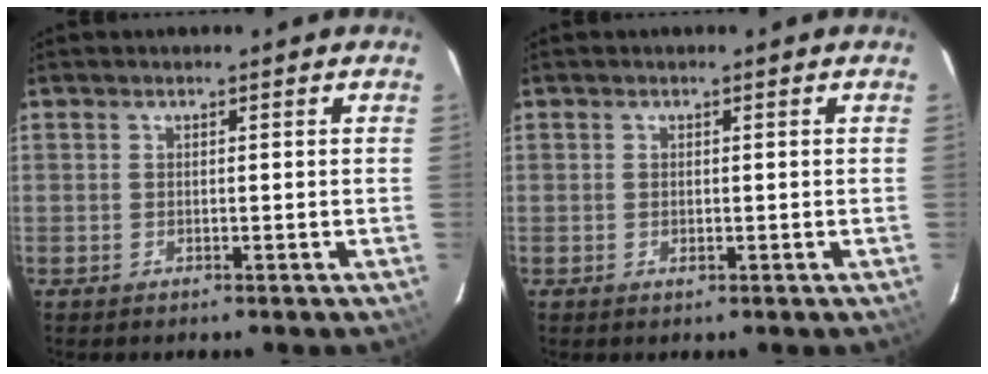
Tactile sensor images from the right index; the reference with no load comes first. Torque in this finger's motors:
{"motor_torque": [0.33, 0.08, 0.17, 0.02]}